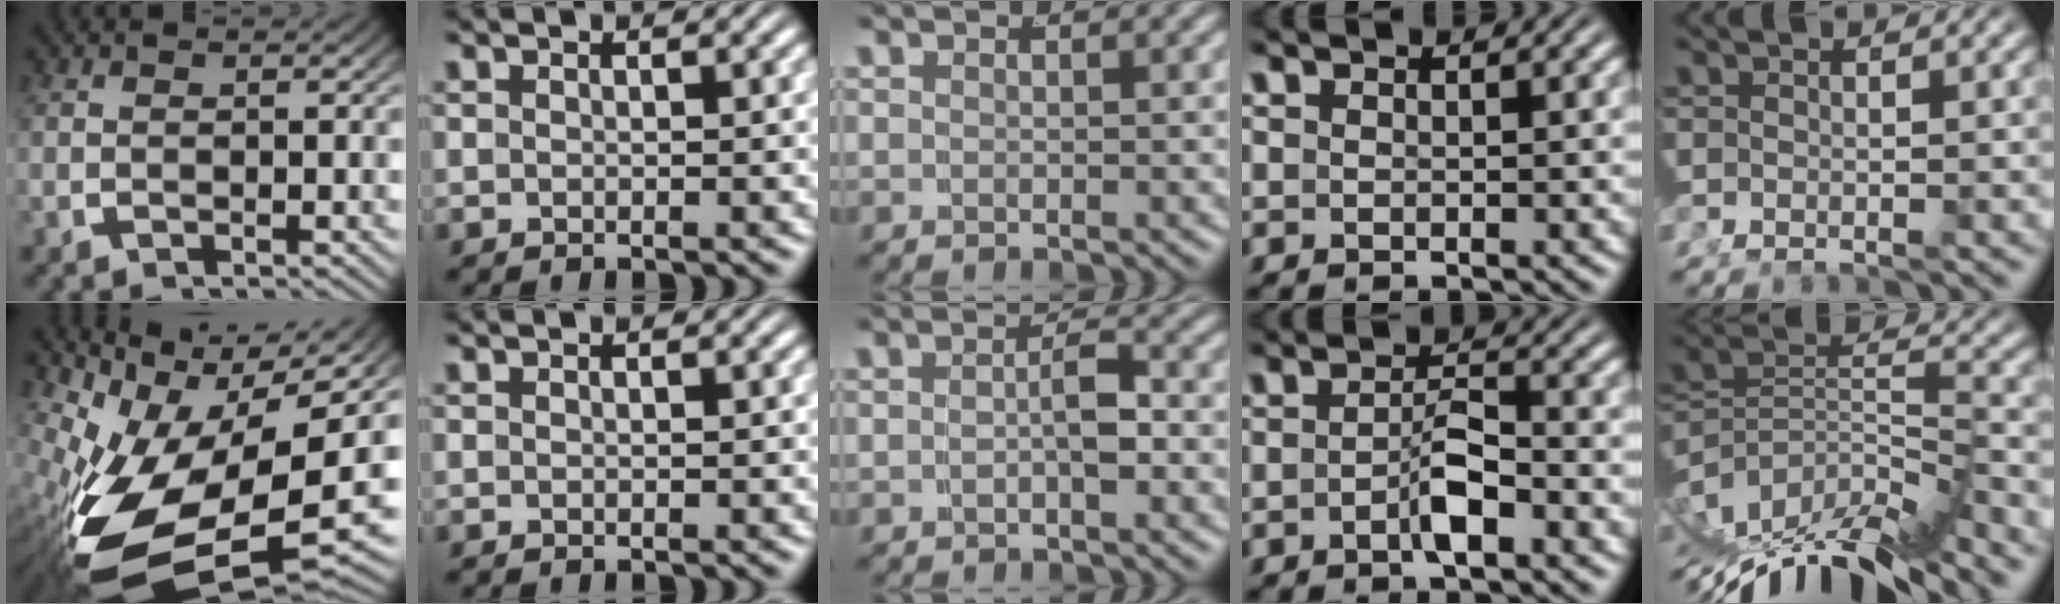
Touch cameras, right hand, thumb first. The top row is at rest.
{"thumb": {"total": 18.7, "force": [-1.4, 10.4, 15.4], "torque": [-0.306, -0.063, 0.014]}, "middle": {"total": 1.8, "force": [-0.8, 0.2, 1.6], "torque": [-0.022, -0.005, -0.009]}, "ring": {"total": 2.6, "force": [-1.5, 0.3, 2.1], "torque": [-0.026, -0.002, -0.025]}, "little": {"total": 11.1, "force": [-5.8, 5.9, 7.3], "torque": [-0.135, -0.035, -0.081]}}